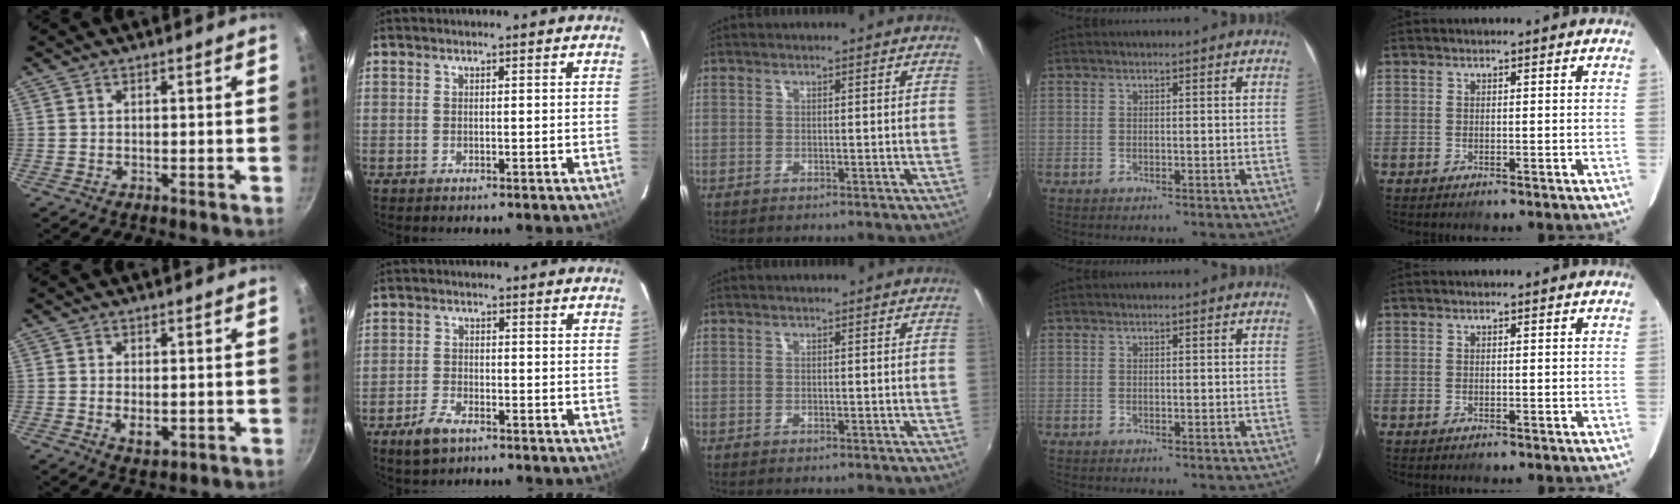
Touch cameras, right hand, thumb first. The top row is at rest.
{"thumb": {"total": 3.7, "force": [-0.5, 2.1, 3.0], "torque": [-0.050, -0.007, -0.005]}, "index": {"total": 5.0, "force": [-3.4, 2.2, 2.8], "torque": [-0.075, -0.006, -0.064]}}